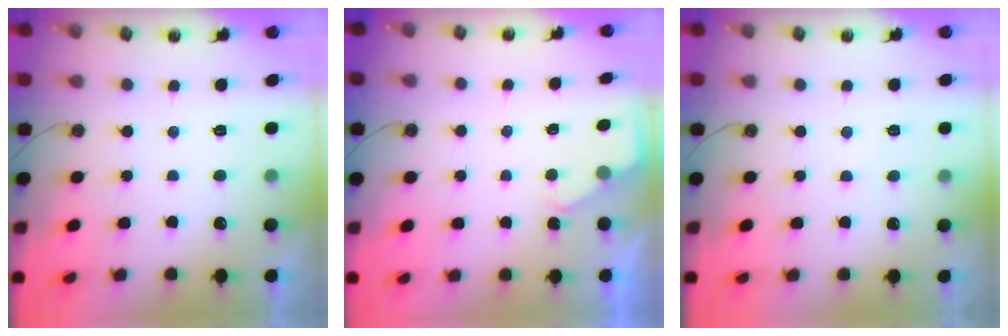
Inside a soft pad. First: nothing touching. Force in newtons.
{"total": 1.8, "press": 1.7, "slide": 0.3}
{"total": 2.4, "press": 2.4, "slide": 0.4}